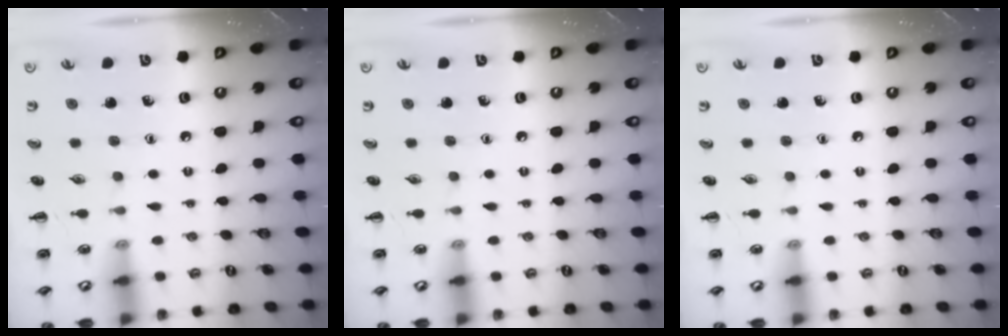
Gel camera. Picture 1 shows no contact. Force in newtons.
{"total": 0.0}
{"total": 0.0}